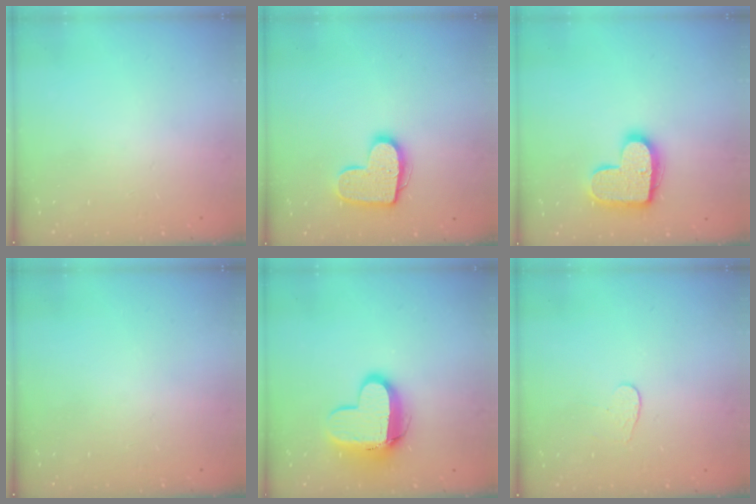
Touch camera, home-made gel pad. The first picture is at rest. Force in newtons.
{"total": 12.8, "press": 12.8, "slide": 0.6}
{"total": 15.5, "press": 15.5, "slide": 0.8}
{"total": 0.0}
{"total": 12.1, "press": 12.0, "slide": 1.2}
{"total": 3.8, "press": 3.8, "slide": 0.3}